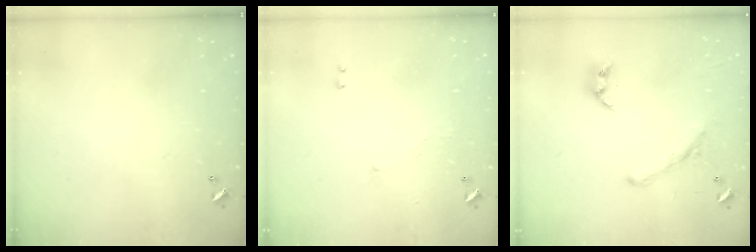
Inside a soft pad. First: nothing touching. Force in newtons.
{"total": 1.3, "press": 1.2, "slide": 0.5}
{"total": 2.0, "press": 1.5, "slide": 1.2}